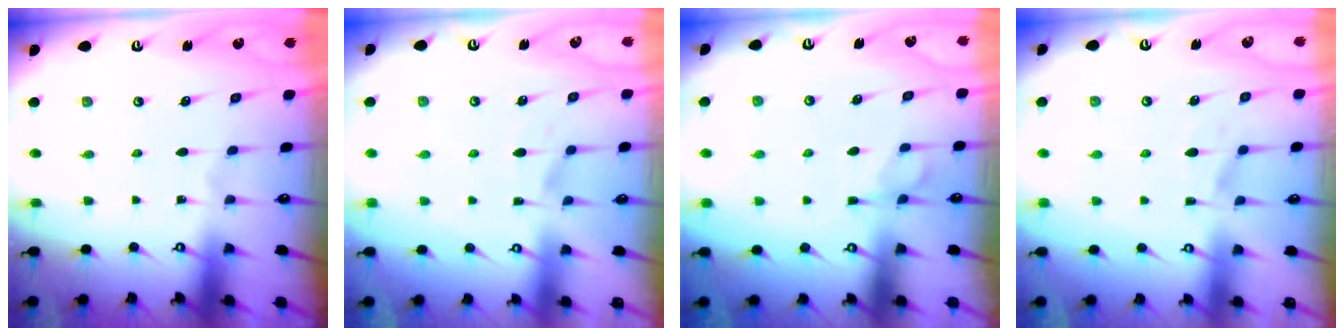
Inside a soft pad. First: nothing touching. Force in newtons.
{"total": 1.7, "press": 1.3, "slide": 1.1}
{"total": 1.3, "press": 0.4, "slide": 1.2}
{"total": 1.5, "press": 1.0, "slide": 1.1}